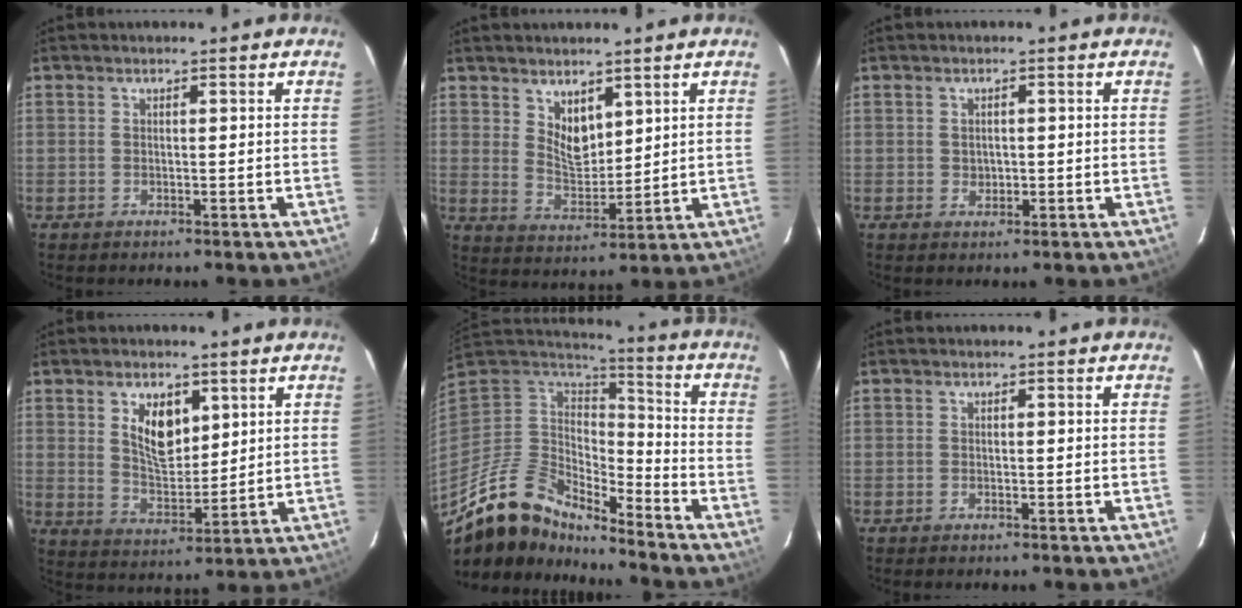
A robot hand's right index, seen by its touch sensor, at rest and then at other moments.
{"total": 6.1, "force": [3.8, 3.3, 3.4], "torque": [-0.050, -0.002, 0.076]}
{"total": 1.8, "force": [-0.1, 1.6, 0.8], "torque": [-0.012, 0.003, 0.000]}
{"total": 8.5, "force": [3.5, 4.7, 6.2], "torque": [-0.107, 0.002, 0.072]}
{"total": 15.7, "force": [-12.8, 6.3, 6.6], "torque": [-0.139, -0.006, -0.244]}
{"total": 0.6, "force": [-0.5, 0.2, 0.2], "torque": [-0.006, -0.001, -0.011]}